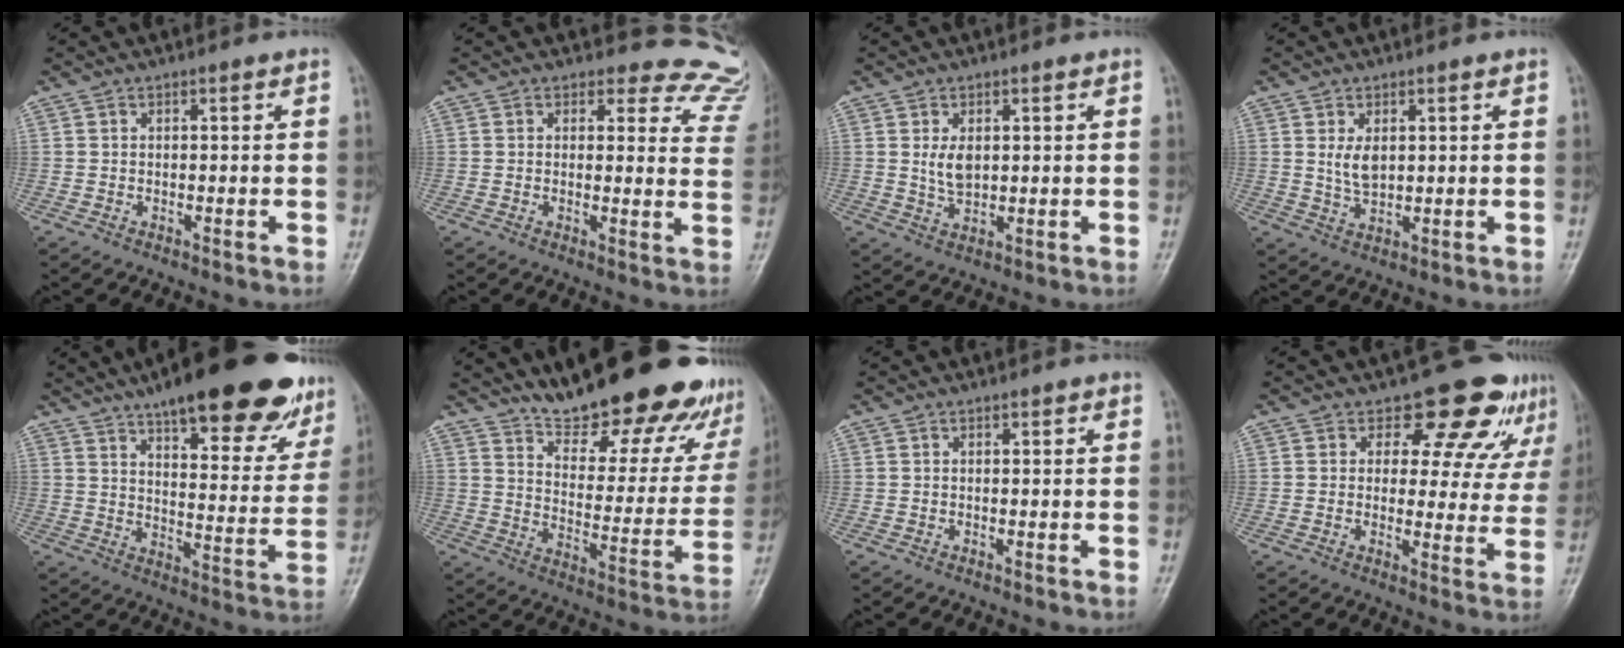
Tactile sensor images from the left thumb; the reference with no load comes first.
{"total": 12.4, "force": [11.7, 4.0, -0.8], "torque": [0.071, -0.107, 0.090]}
{"total": 4.1, "force": [1.0, 2.4, 3.1], "torque": [-0.046, -0.013, 0.028]}
{"total": 4.0, "force": [1.2, 2.3, 3.1], "torque": [-0.046, -0.016, 0.033]}
{"total": 27.7, "force": [19.1, 8.7, 18.0], "torque": [-0.212, -0.049, 0.258]}
{"total": 27.5, "force": [21.5, 8.8, 14.8], "torque": [-0.169, -0.112, 0.294]}
{"total": 0.5, "force": [0.4, 0.2, 0.3], "torque": [-0.006, -0.002, 0.003]}
{"total": 12.7, "force": [9.5, 6.7, 5.2], "torque": [-0.006, -0.053, 0.099]}